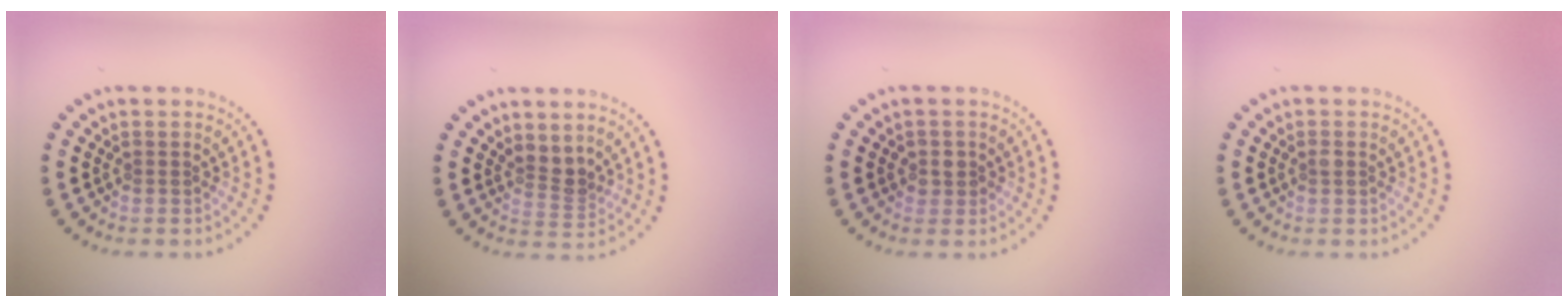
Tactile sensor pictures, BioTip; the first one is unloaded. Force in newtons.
{"total": 2.3, "press": 1.8, "slide": 1.5}
{"total": 1.4, "press": 1.3, "slide": 0.5}
{"total": 0.6, "press": 0.6, "slide": 0.1}